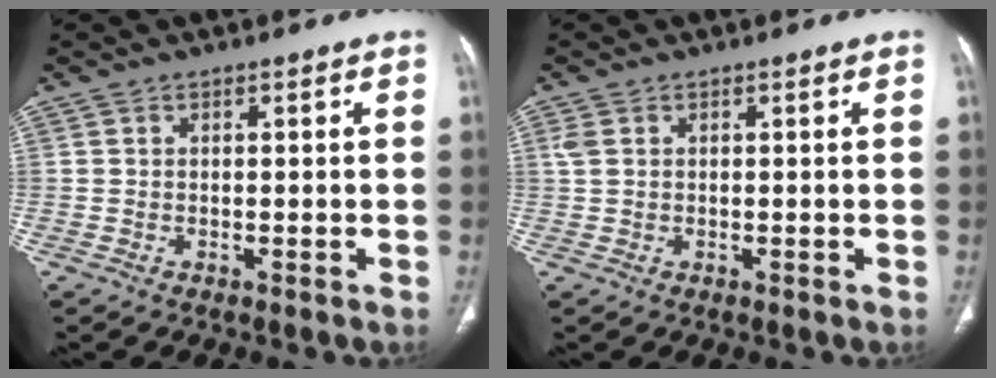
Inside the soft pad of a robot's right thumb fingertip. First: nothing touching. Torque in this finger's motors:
{"motor_torque": [0.26, 0.75, 0.31, 0.37, 0.00]}